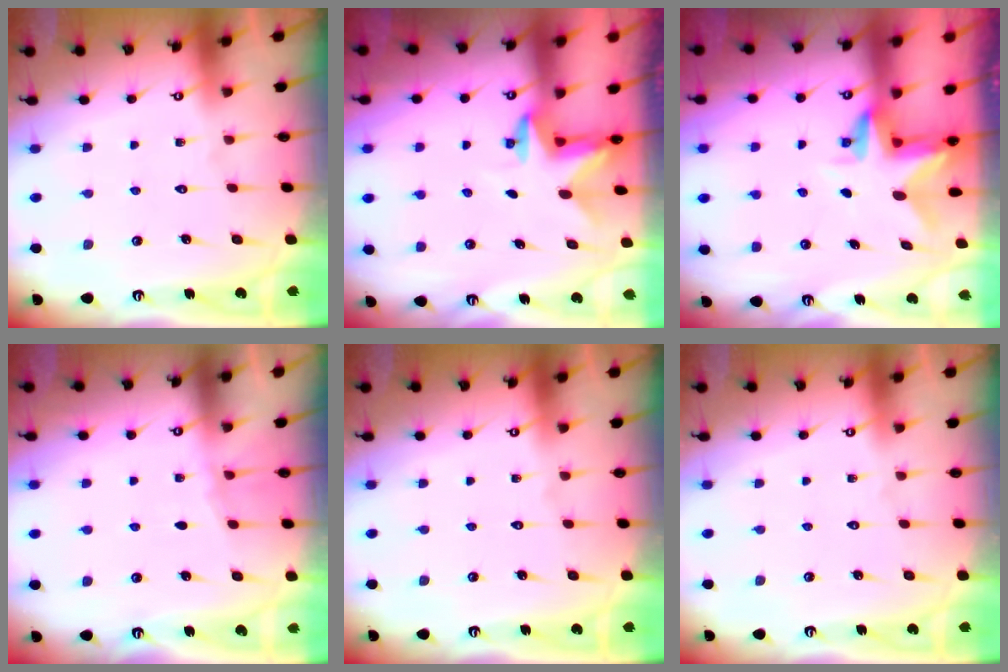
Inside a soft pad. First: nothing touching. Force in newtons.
{"total": 2.4, "press": 2.3, "slide": 0.4}
{"total": 3.5, "press": 3.4, "slide": 0.3}
{"total": 3.4, "press": 3.3, "slide": 0.5}
{"total": 0.0}
{"total": 0.0}